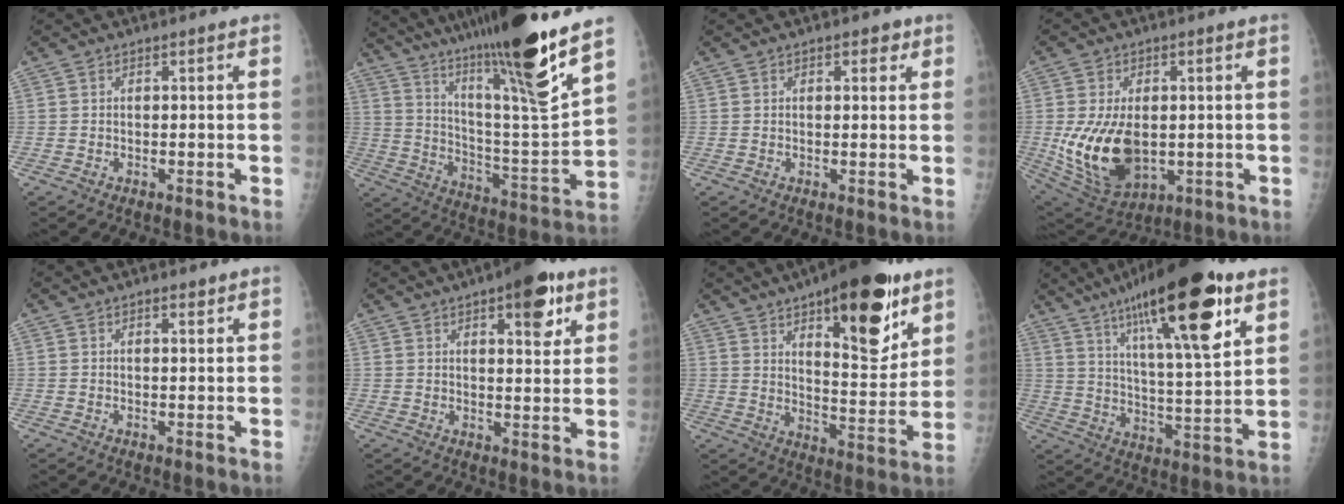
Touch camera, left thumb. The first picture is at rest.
{"total": 26.8, "force": [19.5, 1.2, 18.3], "torque": [-0.287, -0.096, 0.326]}
{"total": 2.4, "force": [1.3, 1.3, 1.5], "torque": [-0.004, -0.002, 0.014]}
{"total": 15.5, "force": [-1.3, 9.5, 12.2], "torque": [-0.216, -0.012, 0.004]}
{"total": 1.6, "force": [1.1, 0.6, 1.0], "torque": [-0.009, -0.005, 0.015]}
{"total": 10.4, "force": [5.6, 3.8, 7.9], "torque": [-0.083, -0.021, 0.072]}
{"total": 22.6, "force": [12.5, 8.1, 16.9], "torque": [-0.210, -0.063, 0.191]}
{"total": 24.8, "force": [13.5, 5.7, 20.0], "torque": [-0.313, -0.034, 0.220]}